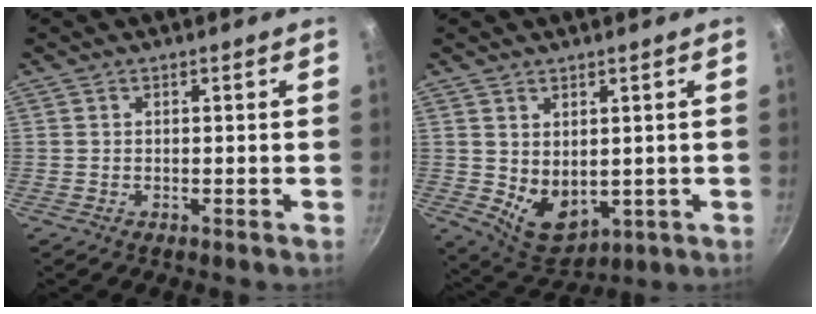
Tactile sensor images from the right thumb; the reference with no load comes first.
{"total": 7.8, "force": [0.8, 5.5, 5.6], "torque": [-0.066, -0.023, 0.036]}